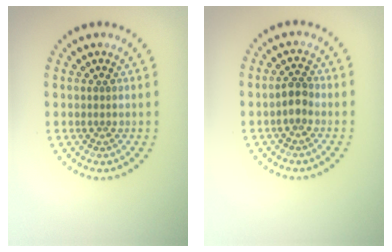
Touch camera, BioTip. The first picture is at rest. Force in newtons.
{"total": 1.6, "press": 1.5, "slide": 0.5}